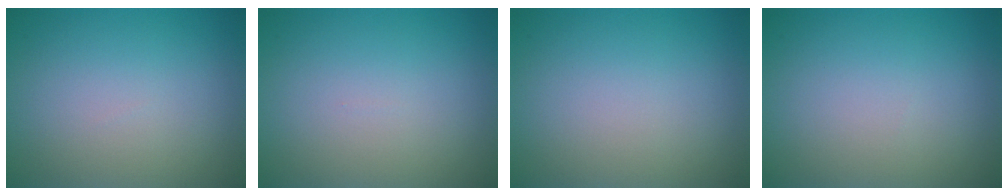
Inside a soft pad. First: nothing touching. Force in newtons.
{"total": 0.0}
{"total": 0.0}
{"total": 0.0}